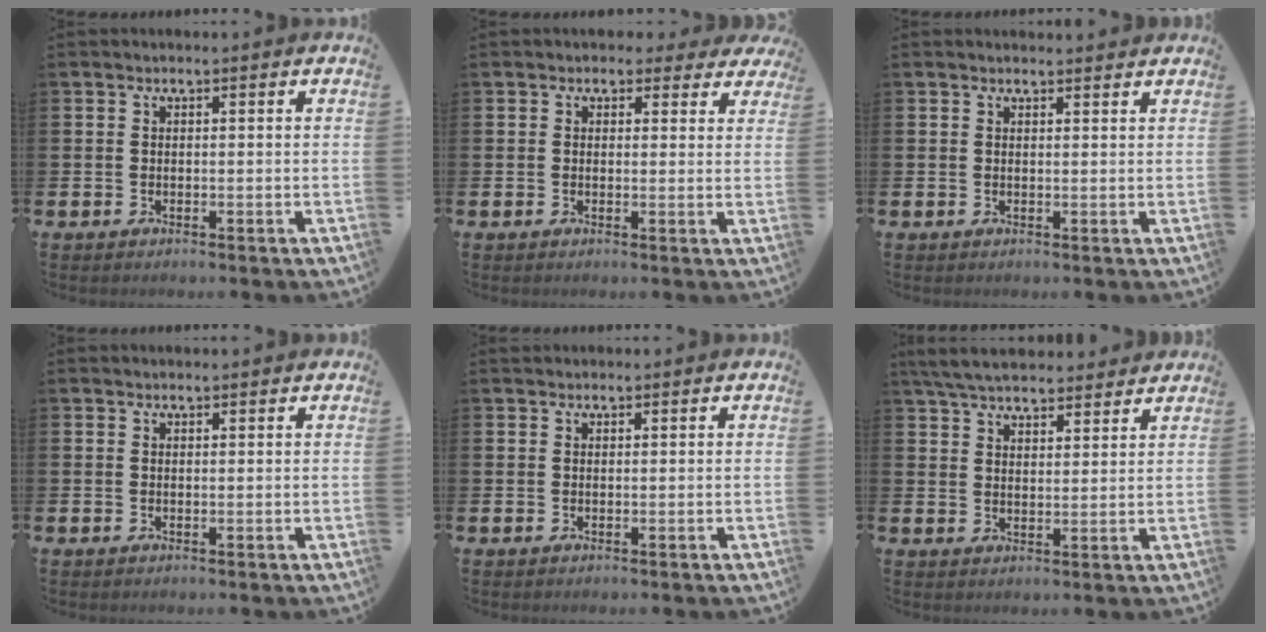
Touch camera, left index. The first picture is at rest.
{"total": 2.0, "force": [1.5, 1.3, 0.2], "torque": [0.006, -0.003, 0.021]}
{"total": 1.2, "force": [1.2, 0.2, 0.0], "torque": [0.008, -0.005, 0.019]}
{"total": 0.7, "force": [0.7, 0.2, 0.1], "torque": [0.008, -0.002, 0.011]}
{"total": 0.9, "force": [0.8, 0.3, 0.0], "torque": [0.008, -0.001, 0.014]}
{"total": 5.7, "force": [5.5, 1.2, 1.2], "torque": [-0.040, -0.023, 0.099]}